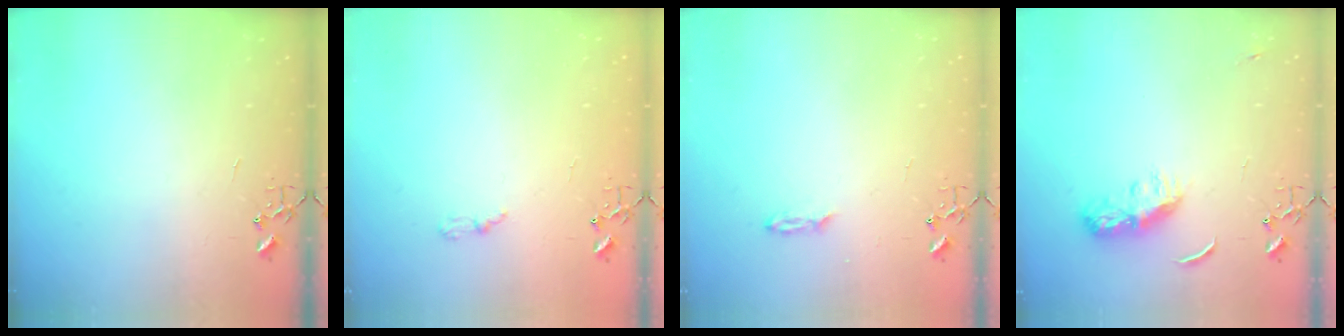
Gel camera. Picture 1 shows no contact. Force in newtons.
{"total": 4.6, "press": 4.5, "slide": 0.6}
{"total": 2.2, "press": 2.2, "slide": 0.4}
{"total": 9.6, "press": 9.6, "slide": 0.2}